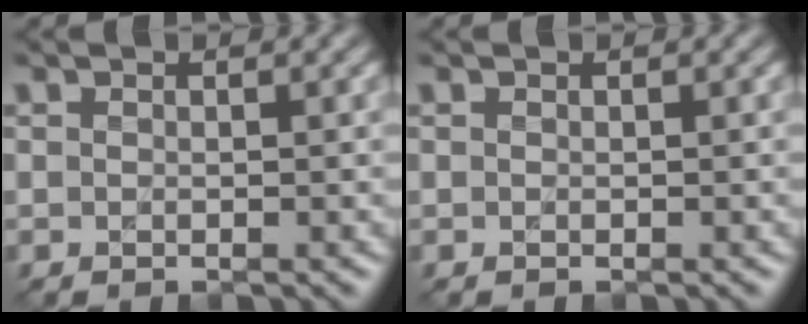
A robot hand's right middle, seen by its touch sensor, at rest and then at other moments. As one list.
[{"total": 0.0}]